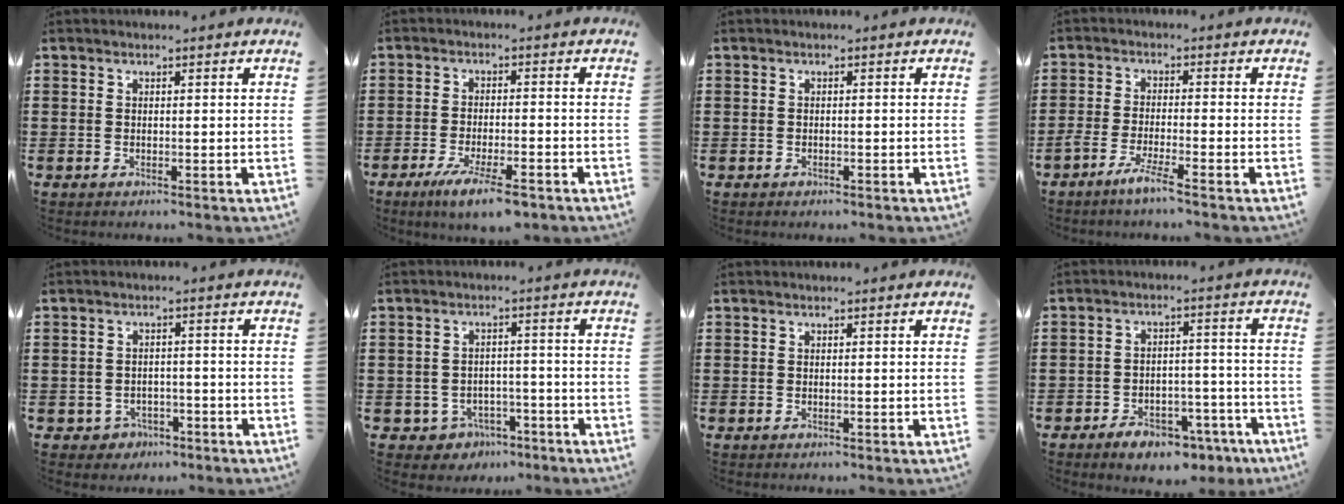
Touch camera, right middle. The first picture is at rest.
{"total": 6.0, "force": [-4.1, 1.2, 4.2], "torque": [-0.086, -0.007, -0.075]}
{"total": 0.6, "force": [-0.5, 0.4, 0.1], "torque": [-0.002, 0.002, -0.011]}
{"total": 4.3, "force": [-3.1, -0.3, 2.9], "torque": [-0.068, -0.014, -0.061]}
{"total": 2.3, "force": [-1.8, 1.3, 0.1], "torque": [-0.012, 0.002, -0.041]}
{"total": 3.3, "force": [-2.7, 1.8, 0.3], "torque": [-0.016, 0.006, -0.059]}
{"total": 0.0}
{"total": 5.4, "force": [-4.6, 2.0, 2.0], "torque": [-0.029, 0.019, -0.087]}